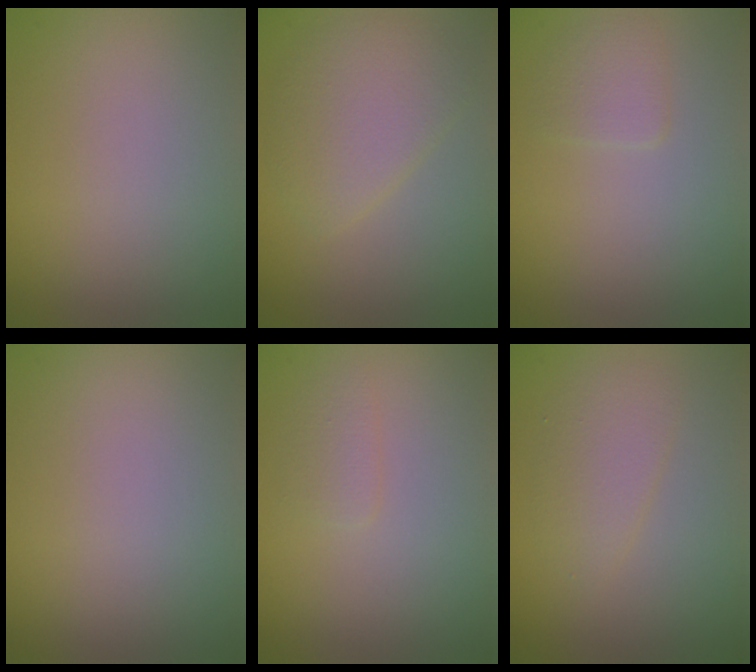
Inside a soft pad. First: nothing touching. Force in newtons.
{"total": 3.9, "press": 3.9, "slide": 0.1}
{"total": 1.4, "press": 1.4, "slide": 0.1}
{"total": 0.0}
{"total": 1.1, "press": 1.1, "slide": 0.1}
{"total": 2.1, "press": 2.1, "slide": 0.1}